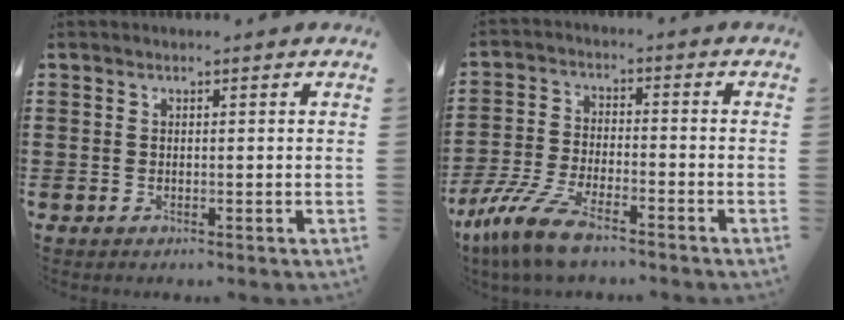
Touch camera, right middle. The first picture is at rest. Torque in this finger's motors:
{"motor_torque": [2.14, 0.00, 0.90, 0.19]}